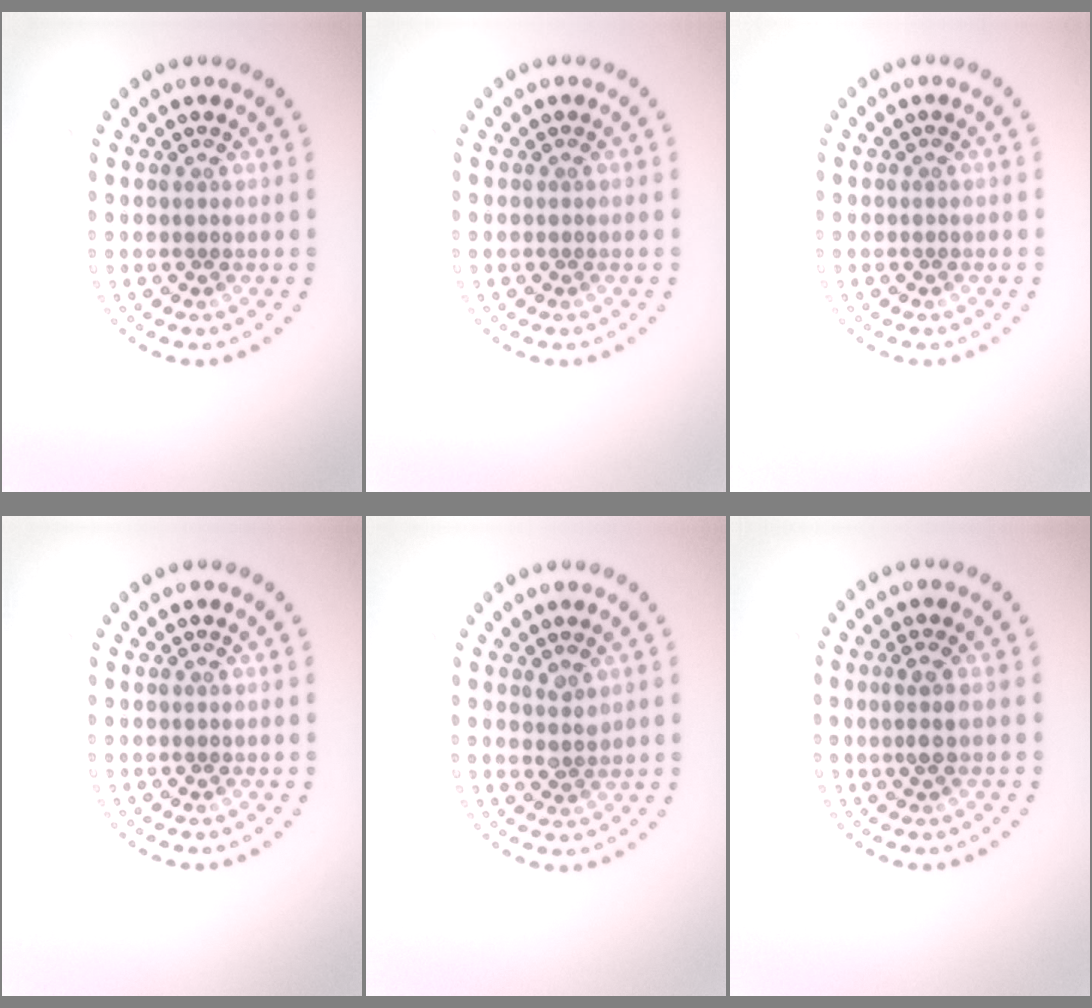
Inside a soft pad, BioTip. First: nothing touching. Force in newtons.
{"total": 0.0}
{"total": 0.0}
{"total": 0.0}
{"total": 1.3, "press": 1.1, "slide": 0.5}
{"total": 1.5, "press": 1.2, "slide": 0.9}